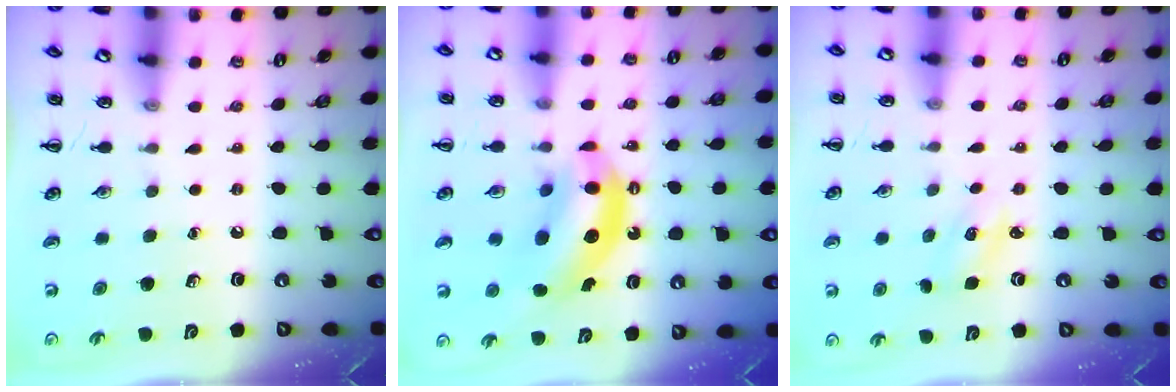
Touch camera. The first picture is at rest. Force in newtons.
{"total": 10.9, "press": 10.5, "slide": 2.9}
{"total": 2.5, "press": 2.4, "slide": 0.7}